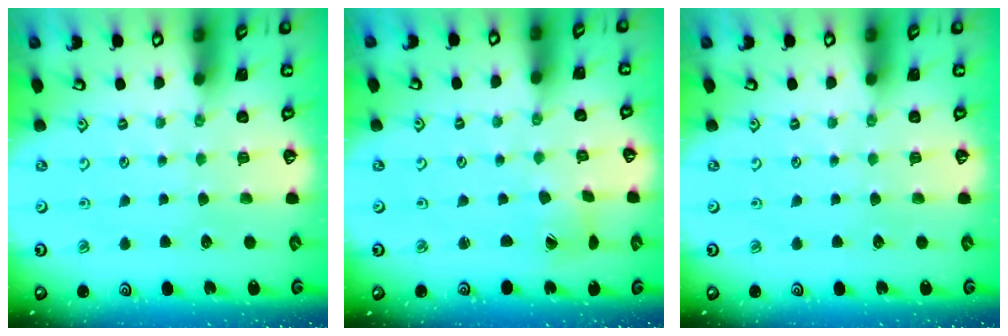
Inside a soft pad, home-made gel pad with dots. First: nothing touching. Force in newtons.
{"total": 2.5, "press": 2.4, "slide": 0.4}
{"total": 0.0}